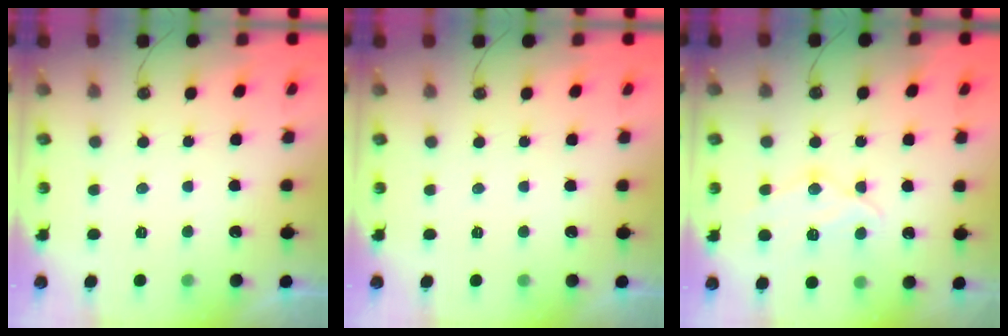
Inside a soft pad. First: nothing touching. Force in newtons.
{"total": 0.0}
{"total": 12.0, "press": 11.9, "slide": 1.3}